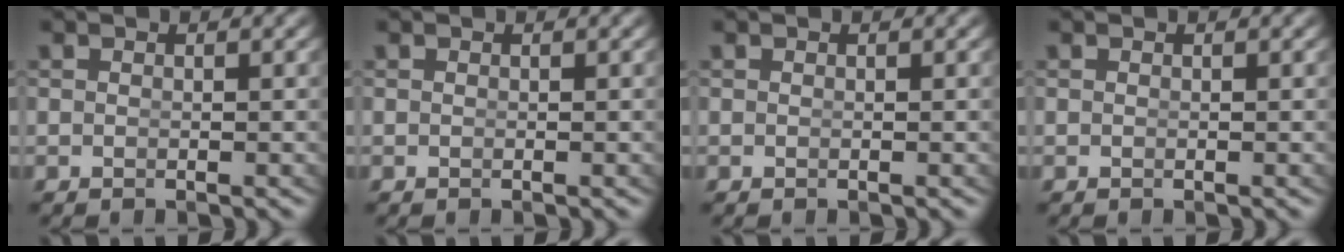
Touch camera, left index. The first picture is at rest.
{"total": 0.0}
{"total": 0.0}
{"total": 0.0}